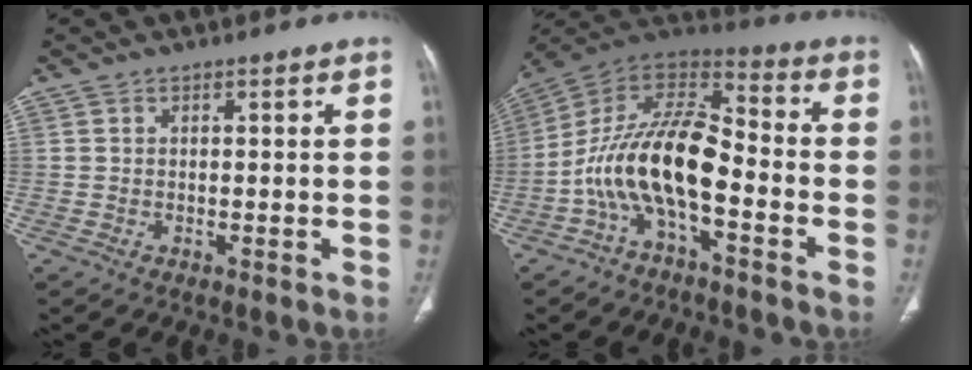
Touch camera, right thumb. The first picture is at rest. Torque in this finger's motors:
{"motor_torque": [0.42, 0.40, 1.65, -1.13, 0.33]}